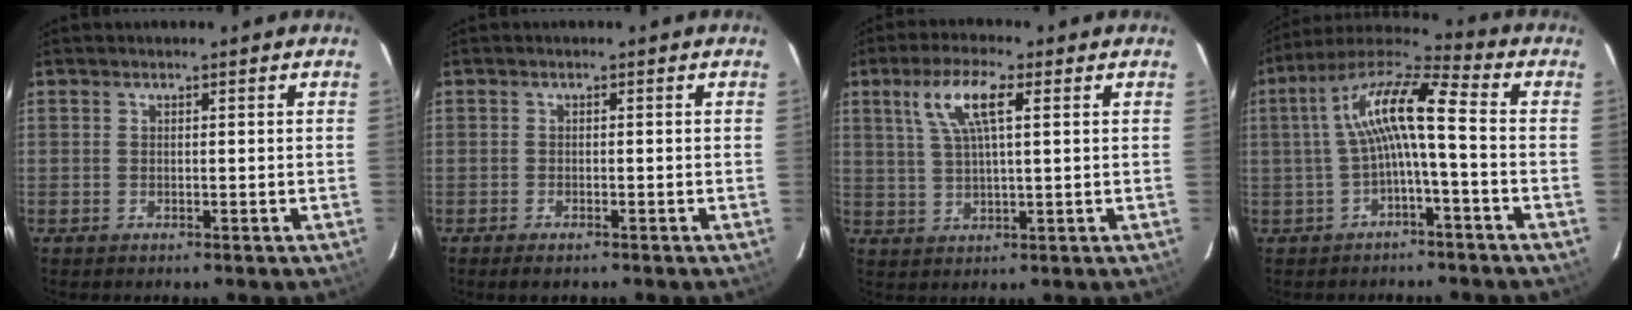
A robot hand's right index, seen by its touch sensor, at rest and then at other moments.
{"total": 2.1, "force": [-1.6, 0.7, 1.2], "torque": [-0.028, -0.005, -0.030]}
{"total": 8.1, "force": [3.1, 2.2, 7.1], "torque": [-0.141, 0.013, 0.061]}
{"total": 11.0, "force": [-0.8, 1.7, 10.9], "torque": [-0.220, 0.026, -0.019]}